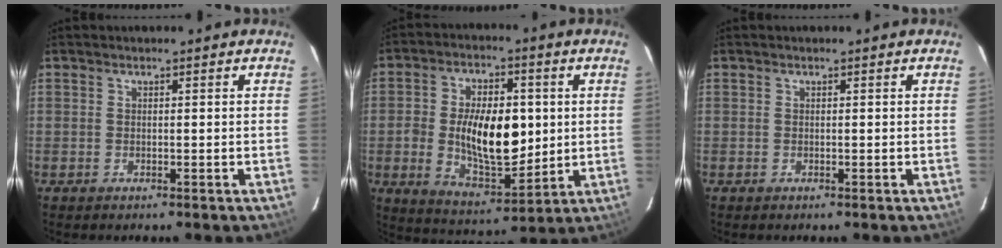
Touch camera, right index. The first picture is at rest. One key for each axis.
{"total": 15.5, "fx": 0.3, "fy": 8.1, "fz": 13.2, "tx": -0.232, "ty": 0.002, "tz": 0.016}
{"total": 0.0}